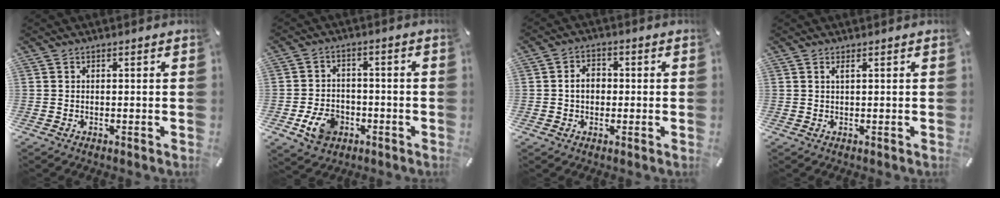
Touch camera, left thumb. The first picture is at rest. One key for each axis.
{"total": 8.2, "fx": -3.2, "fy": 6.2, "fz": 4.3, "tx": -0.091, "ty": 0.013, "tz": -0.061}
{"total": 4.6, "fx": -0.4, "fy": 3.5, "fz": 2.8, "tx": -0.053, "ty": 0.004, "tz": -0.012}
{"total": 1.1, "fx": 0.5, "fy": 0.0, "fz": 1.0, "tx": -0.021, "ty": -0.001, "tz": 0.008}